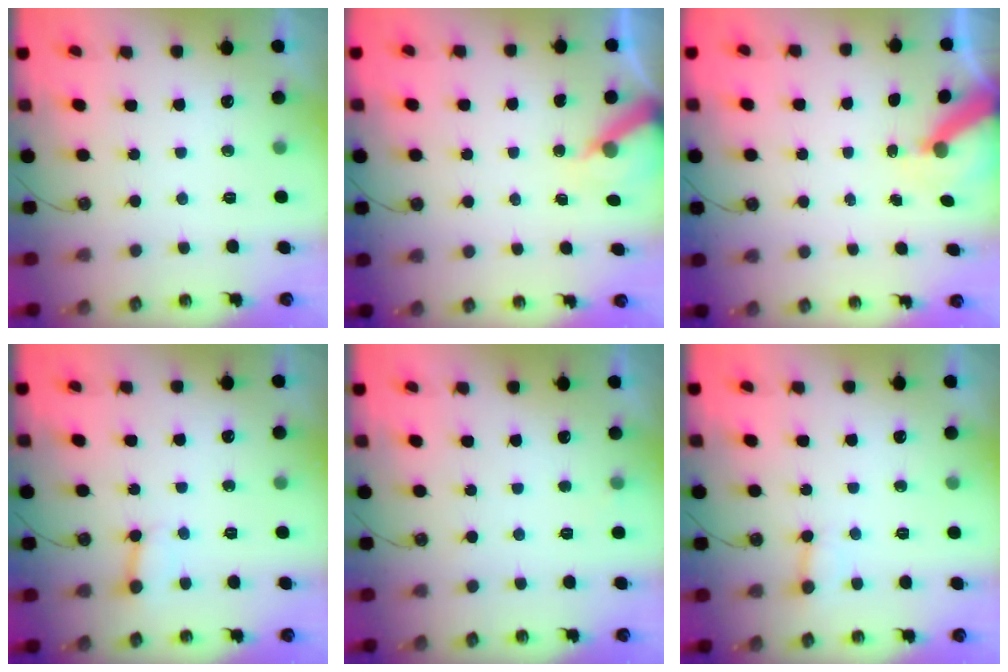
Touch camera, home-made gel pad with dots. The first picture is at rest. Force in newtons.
{"total": 7.0, "press": 7.0, "slide": 0.4}
{"total": 7.2, "press": 7.2, "slide": 0.7}
{"total": 2.5, "press": 2.5, "slide": 0.2}
{"total": 4.0, "press": 4.0, "slide": 0.4}
{"total": 5.6, "press": 5.6, "slide": 0.5}